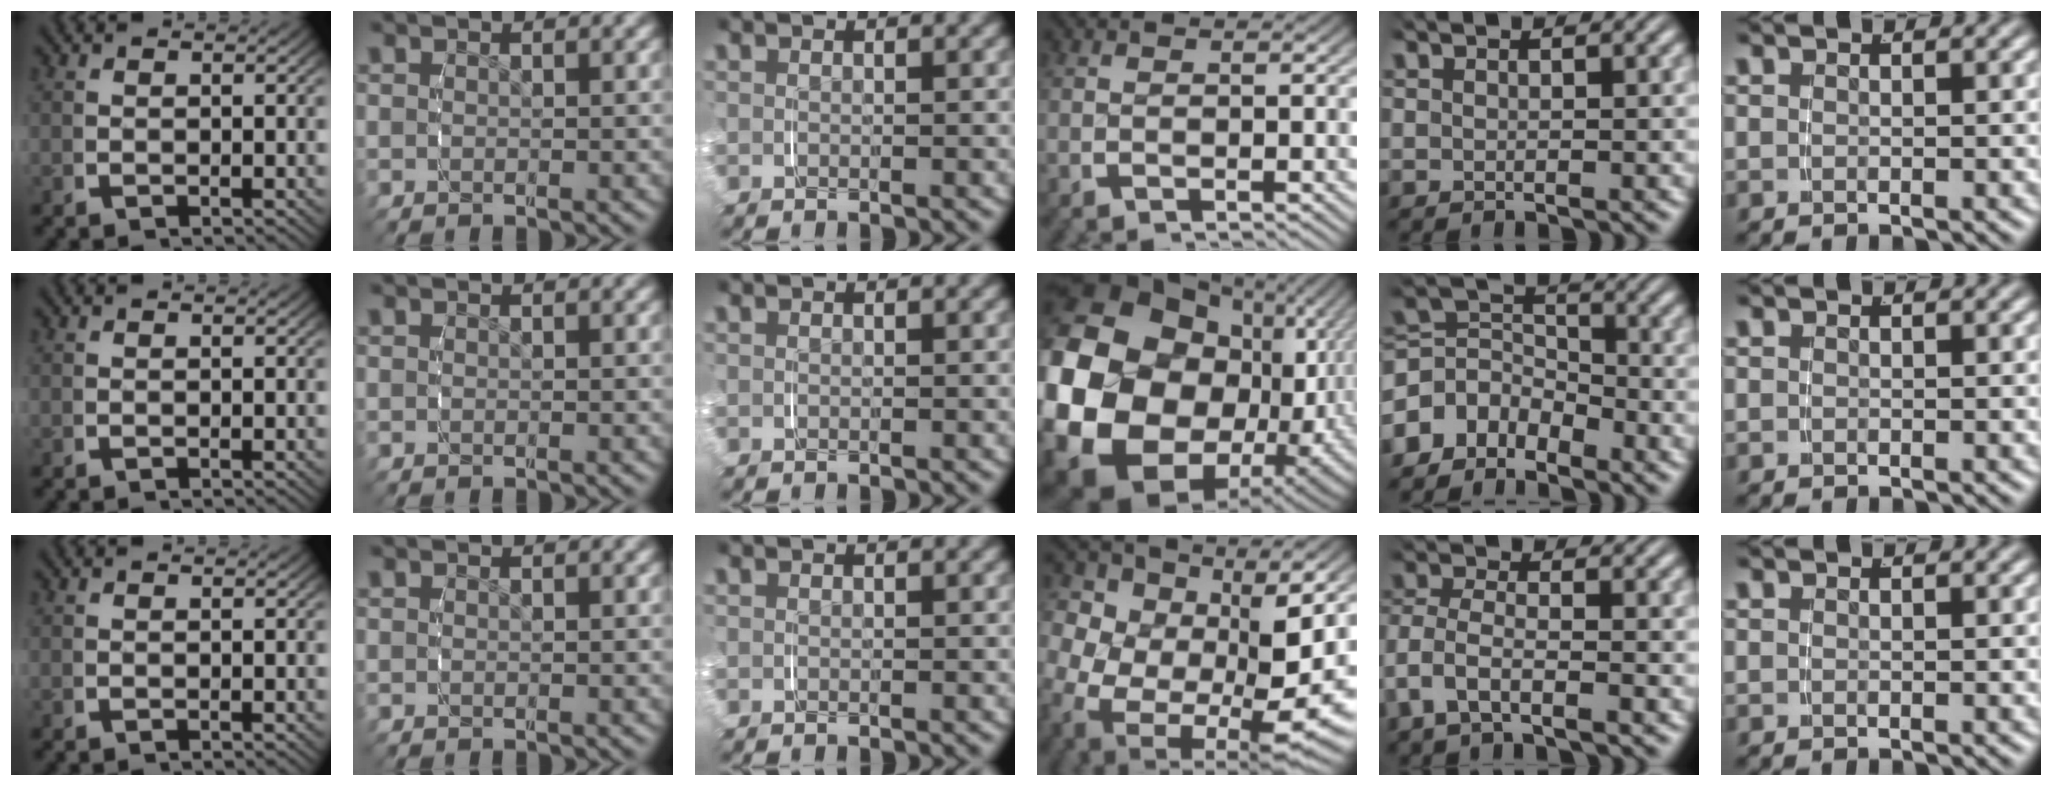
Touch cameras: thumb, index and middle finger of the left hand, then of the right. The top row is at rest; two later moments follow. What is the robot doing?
{"motion": "grasp_and_lifting", "object": "jacket"}